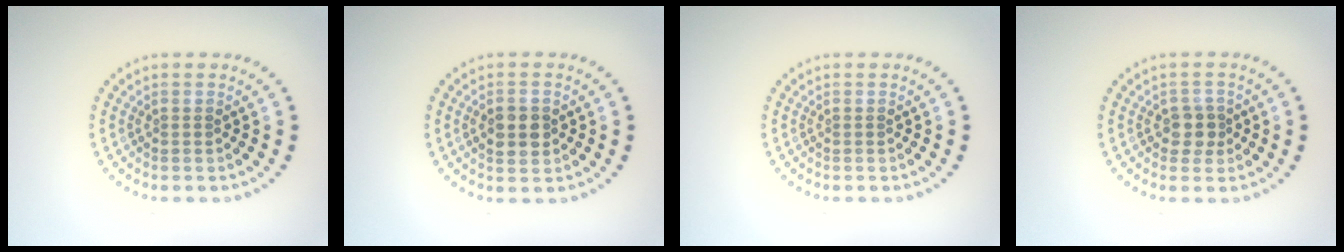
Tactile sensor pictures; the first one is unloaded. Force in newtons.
{"total": 2.9, "press": 2.9, "slide": 0.1}
{"total": 0.0}
{"total": 2.0, "press": 1.8, "slide": 0.9}